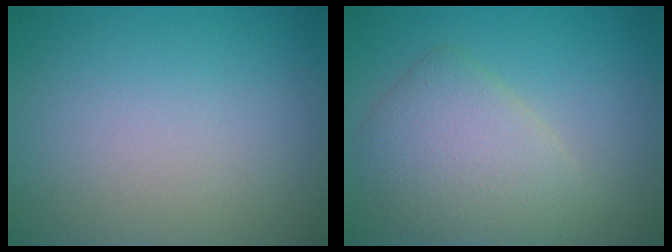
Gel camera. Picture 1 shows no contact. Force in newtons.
{"total": 4.5, "press": 4.5, "slide": 0.2}